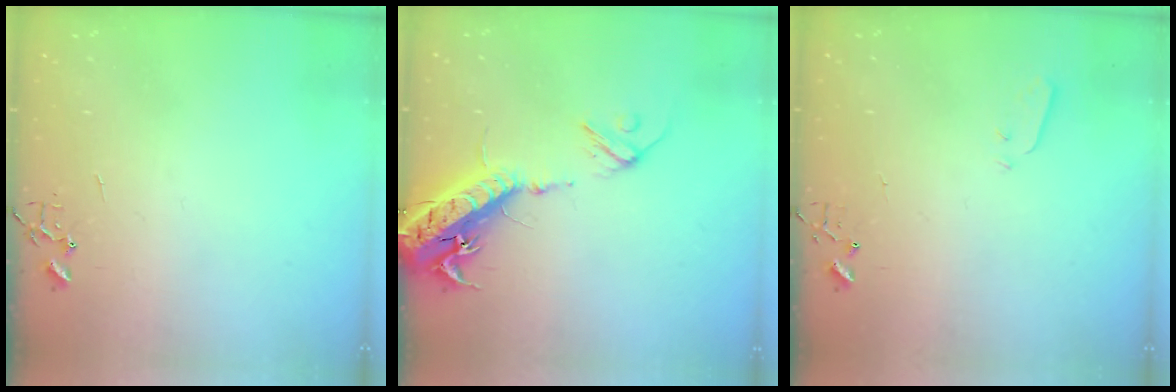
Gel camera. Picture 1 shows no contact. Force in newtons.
{"total": 18.2, "press": 17.7, "slide": 4.1}
{"total": 3.3, "press": 3.2, "slide": 0.7}